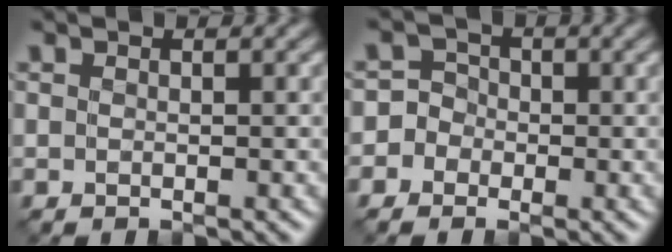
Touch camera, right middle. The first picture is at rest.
{"total": 3.8, "force": [-1.8, 3.3, 0.4], "torque": [0.015, 0.013, -0.052]}